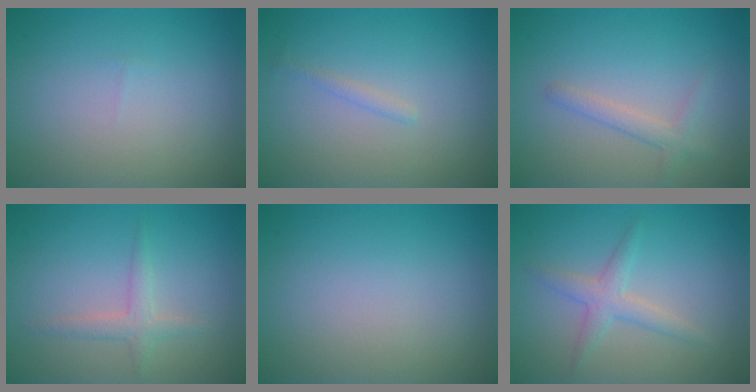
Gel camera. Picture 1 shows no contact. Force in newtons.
{"total": 0.7, "press": 0.7, "slide": 0.1}
{"total": 1.7, "press": 1.7, "slide": 0.1}
{"total": 1.7, "press": 1.7, "slide": 0.1}
{"total": 0.0}
{"total": 2.2, "press": 2.2, "slide": 0.1}